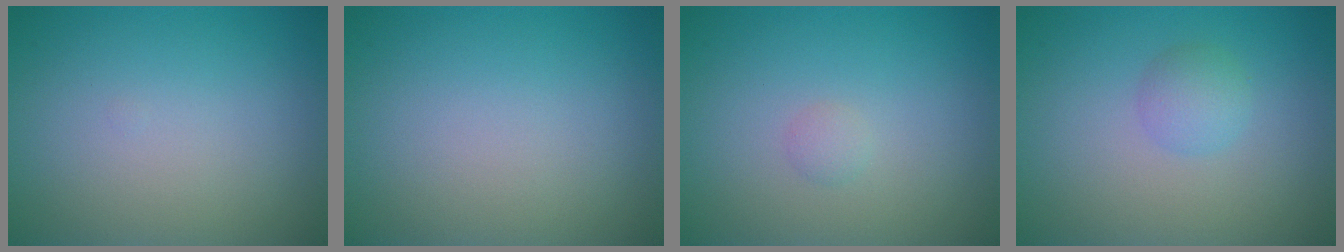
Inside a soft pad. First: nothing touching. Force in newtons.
{"total": 0.0}
{"total": 0.7, "press": 0.7, "slide": 0.0}
{"total": 1.8, "press": 1.8, "slide": 0.0}